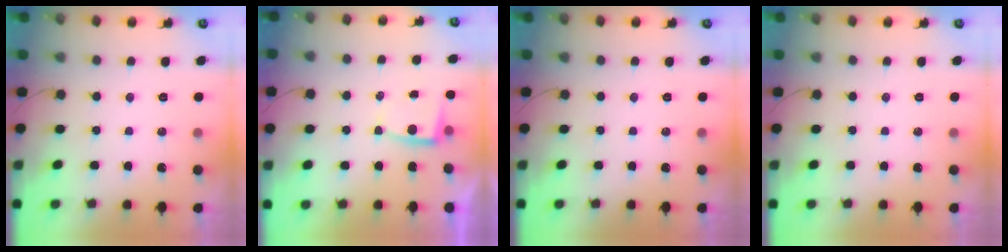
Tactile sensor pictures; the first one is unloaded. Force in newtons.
{"total": 2.2, "press": 2.2, "slide": 0.3}
{"total": 0.0}
{"total": 0.0}